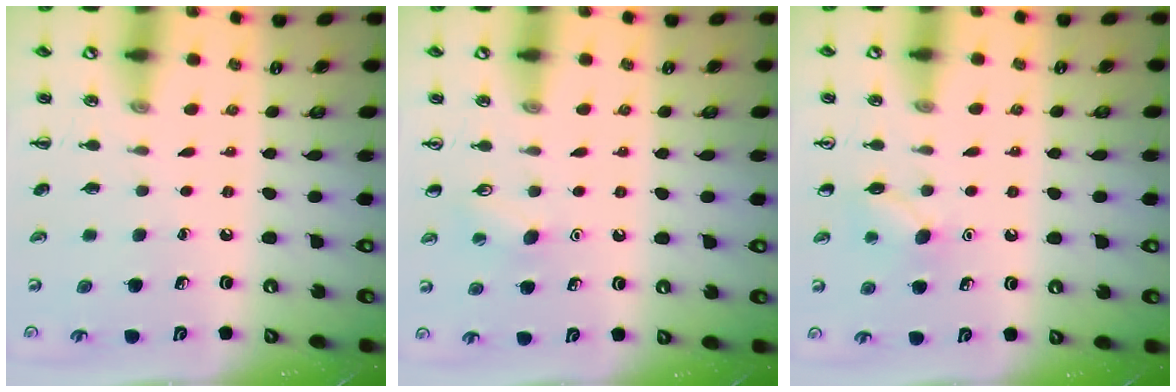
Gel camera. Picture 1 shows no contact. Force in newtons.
{"total": 6.6, "press": 6.3, "slide": 1.8}
{"total": 6.6, "press": 6.4, "slide": 1.7}